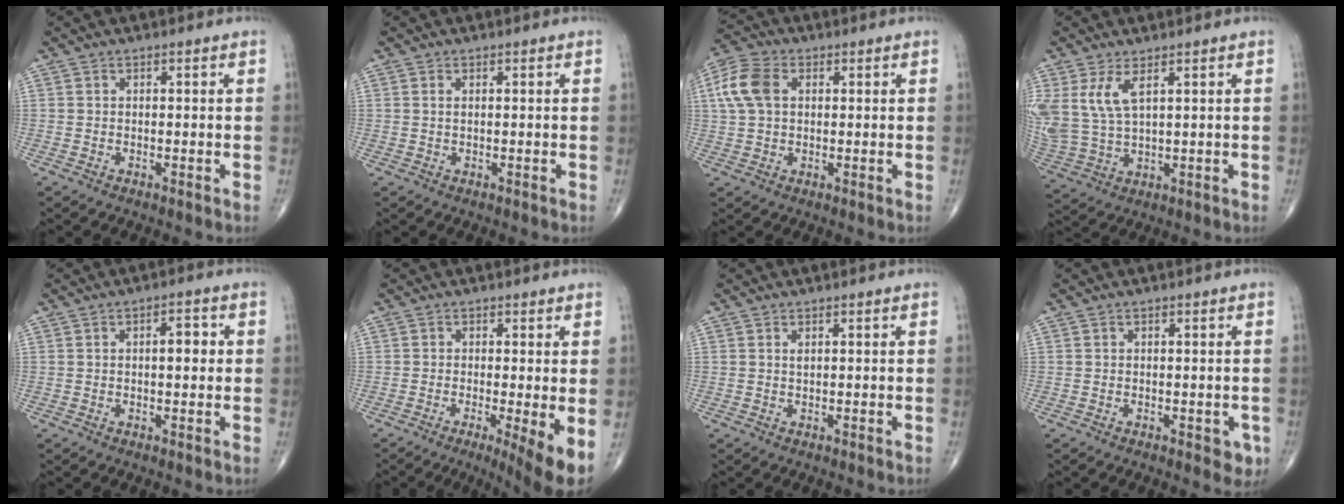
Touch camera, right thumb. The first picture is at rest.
{"total": 0.6, "force": [0.2, 0.2, 0.5], "torque": [-0.017, 0.004, 0.006]}
{"total": 8.4, "force": [1.9, 5.6, 6.0], "torque": [-0.133, 0.016, 0.033]}
{"total": 8.7, "force": [3.6, 3.7, 7.0], "torque": [-0.166, -0.012, 0.087]}
{"total": 3.9, "force": [0.4, 1.7, 3.4], "torque": [-0.043, 0.004, 0.004]}
{"total": 7.0, "force": [-2.0, 1.0, 6.7], "torque": [-0.103, -0.022, -0.036]}
{"total": 0.7, "force": [0.3, 0.3, 0.5], "torque": [-0.010, 0.001, 0.007]}
{"total": 2.5, "force": [-0.7, 1.5, 1.9], "torque": [-0.001, 0.001, -0.007]}